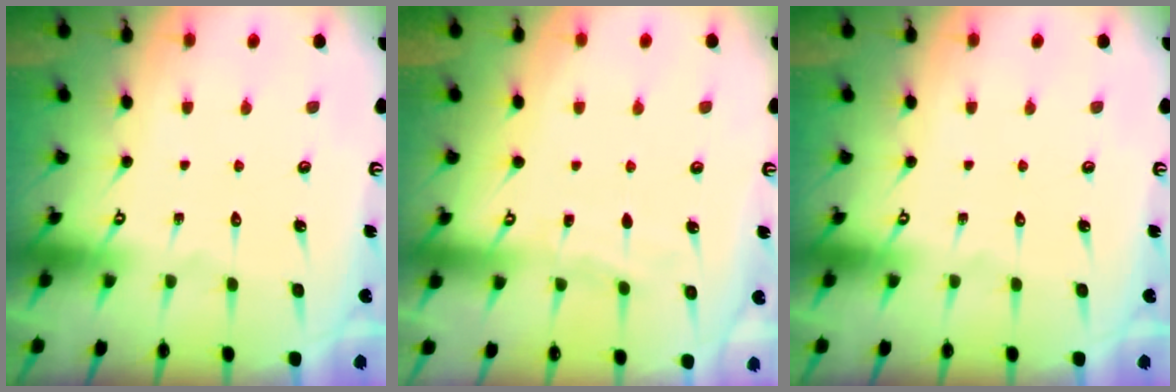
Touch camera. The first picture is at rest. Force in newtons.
{"total": 4.8, "press": 4.8, "slide": 0.6}
{"total": 0.0}